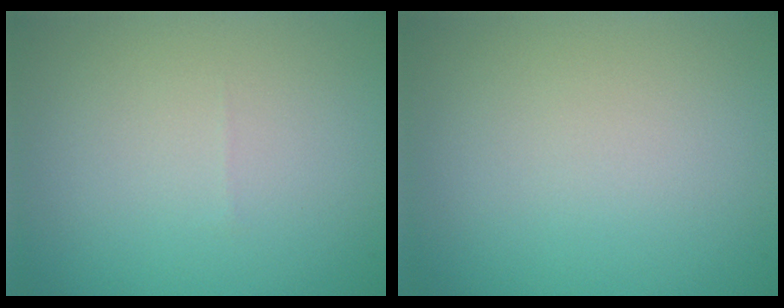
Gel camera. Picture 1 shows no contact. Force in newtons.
{"total": 0.0}